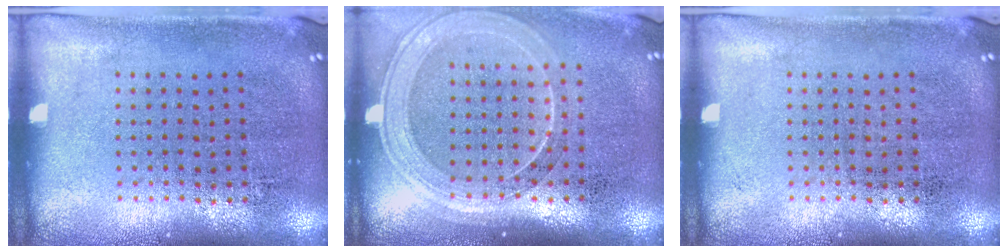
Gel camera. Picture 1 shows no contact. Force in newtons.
{"total": 1.7, "press": 1.5, "slide": 0.7}
{"total": 0.0}